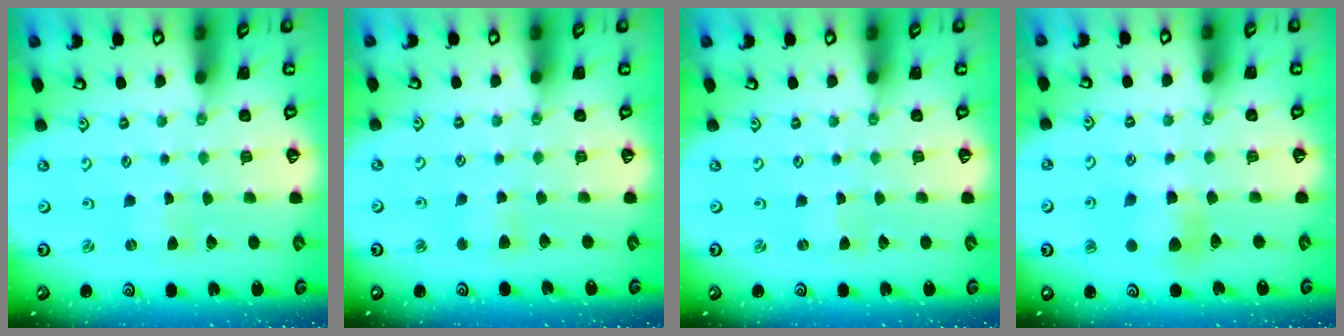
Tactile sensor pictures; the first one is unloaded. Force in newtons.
{"total": 4.1, "press": 4.0, "slide": 0.9}
{"total": 0.0}
{"total": 9.5, "press": 9.5, "slide": 0.7}